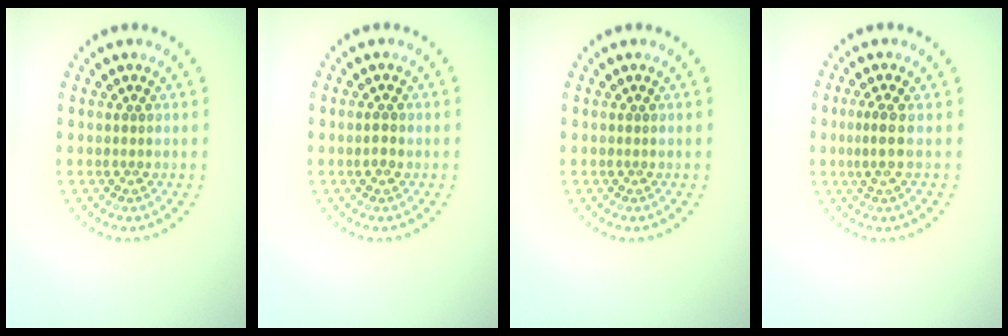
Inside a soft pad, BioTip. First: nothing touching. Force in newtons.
{"total": 1.1, "press": 1.1, "slide": 0.1}
{"total": 0.0}
{"total": 2.0, "press": 1.5, "slide": 1.4}